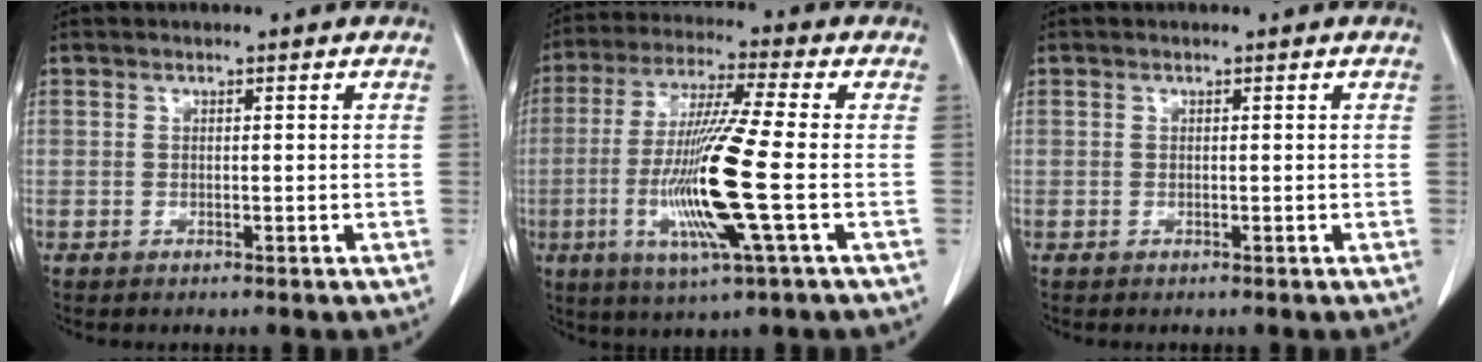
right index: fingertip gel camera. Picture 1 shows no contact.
{"total": 14.6, "force": [-3.1, -0.6, 14.2], "torque": [-0.290, -0.018, -0.066]}
{"total": 0.0}